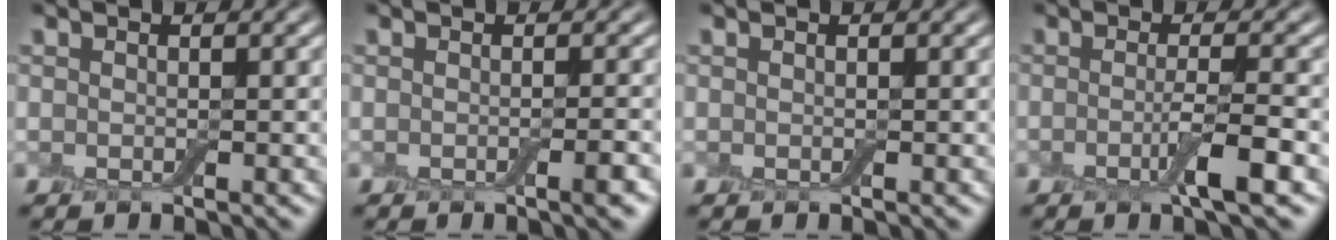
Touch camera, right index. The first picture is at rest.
{"total": 1.4, "force": [-0.7, 0.1, 1.3], "torque": [-0.018, -0.005, -0.011]}
{"total": 0.0}
{"total": 3.0, "force": [-1.2, 0.3, 2.8], "torque": [-0.048, -0.005, -0.023]}